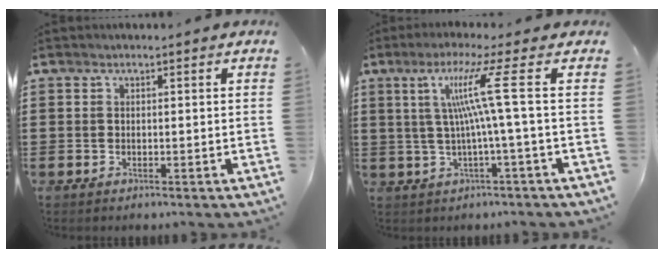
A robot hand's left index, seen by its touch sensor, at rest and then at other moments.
{"total": 8.9, "force": [1.6, -1.4, 8.7], "torque": [-0.180, 0.001, 0.010]}